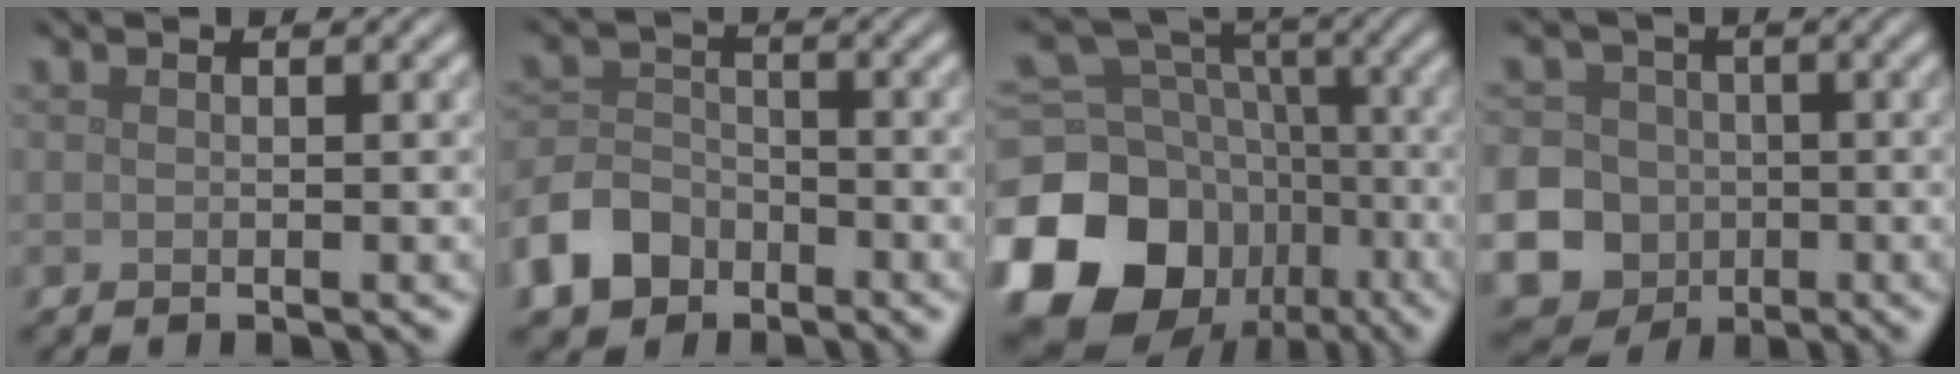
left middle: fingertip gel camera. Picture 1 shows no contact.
{"total": 5.0, "force": [-3.1, 3.5, 1.9], "torque": [-0.041, 0.001, -0.069]}
{"total": 18.6, "force": [-7.7, 15.0, 7.8], "torque": [-0.197, -0.034, -0.135]}
{"total": 18.8, "force": [-5.6, 17.4, 4.5], "torque": [-0.129, -0.041, -0.130]}